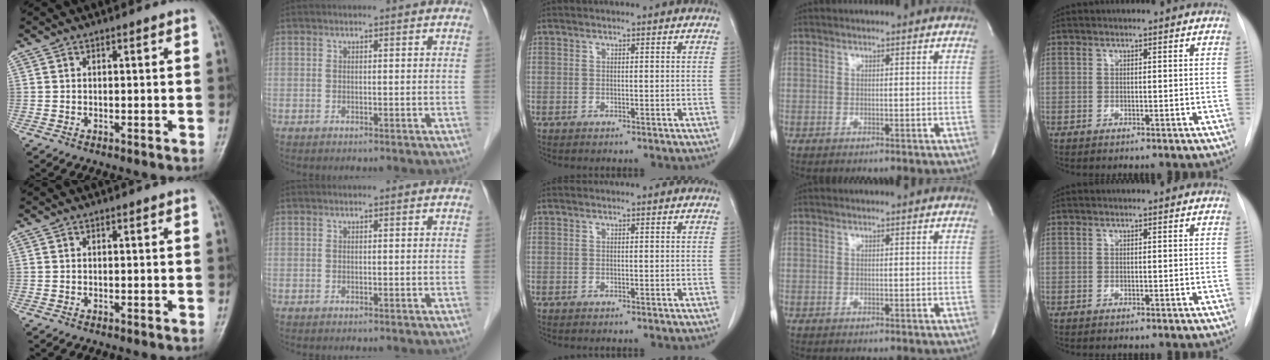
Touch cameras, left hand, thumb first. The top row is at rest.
{}